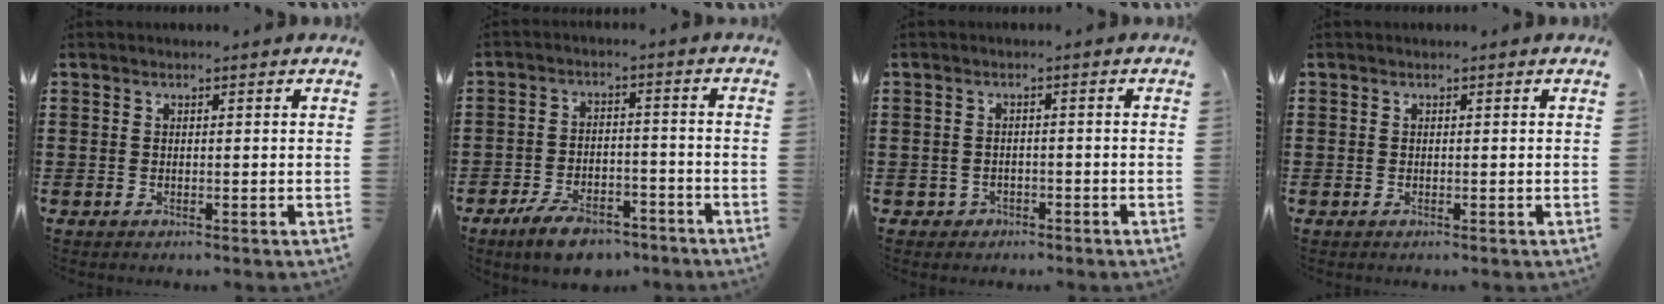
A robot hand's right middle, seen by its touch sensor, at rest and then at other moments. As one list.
[{"total": 6.3, "force": [-5.2, 2.1, 2.9], "torque": [-0.063, 0.008, -0.100]}, {"total": 1.4, "force": [-1.1, 0.9, 0.1], "torque": [-0.006, 0.001, -0.026]}, {"total": 0.0}]